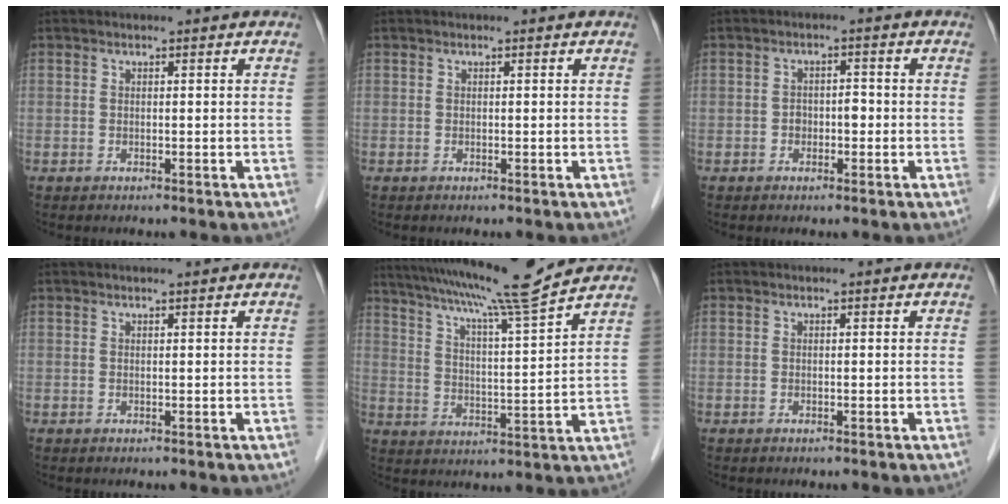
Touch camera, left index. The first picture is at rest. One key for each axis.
{"total": 0.0}
{"total": 2.3, "fx": -0.6, "fy": 1.4, "fz": 1.7, "tx": -0.023, "ty": 0.012, "tz": -0.009}
{"total": 1.0, "fx": 0.8, "fy": -0.1, "fz": 0.5, "tx": -0.009, "ty": 0.007, "tz": 0.016}
{"total": 14.3, "fx": 12.6, "fy": -2.1, "fz": 6.5, "tx": -0.120, "ty": -0.011, "tz": 0.194}
{"total": 0.0}